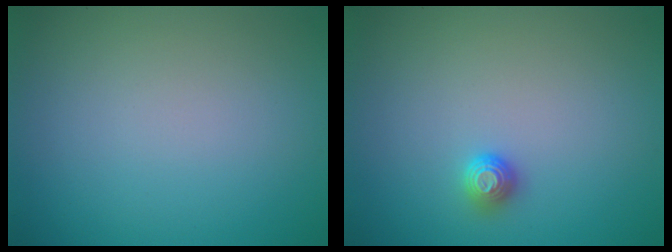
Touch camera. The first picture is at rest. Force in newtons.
{"total": 1.1, "press": 1.0, "slide": 0.4}